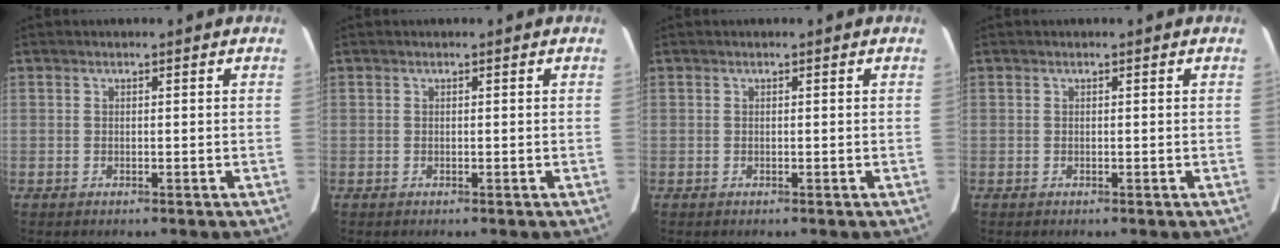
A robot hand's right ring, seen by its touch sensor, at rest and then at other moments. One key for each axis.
{"total": 0.0}
{"total": 0.0}
{"total": 0.0}